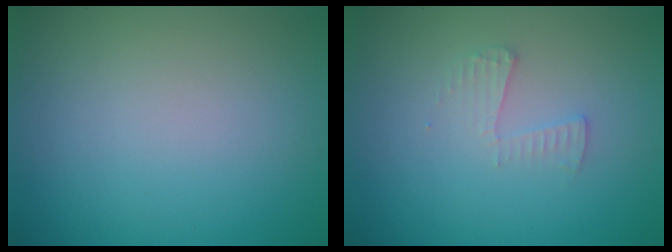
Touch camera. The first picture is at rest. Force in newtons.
{"total": 1.4, "press": 1.4, "slide": 0.1}